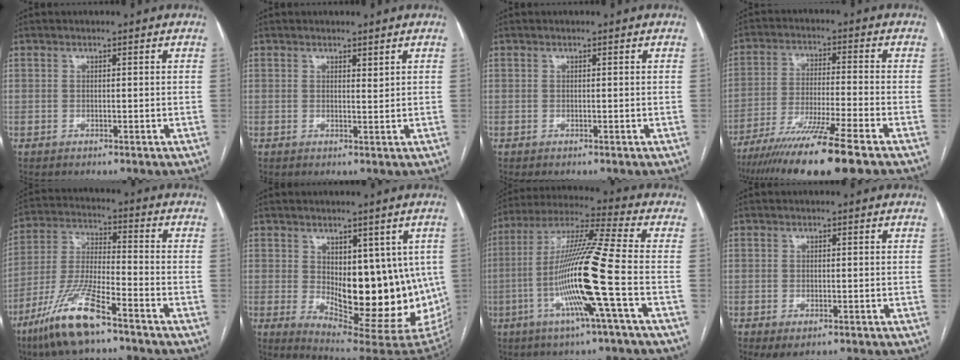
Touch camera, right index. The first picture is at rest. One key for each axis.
{"total": 0.9, "fx": 0.7, "fy": 0.2, "fz": 0.5, "tx": -0.010, "ty": -0.007, "tz": 0.012}
{"total": 0.0}
{"total": 15.0, "fx": -10.9, "fy": -1.1, "fz": 10.3, "tx": -0.185, "ty": -0.046, "tz": -0.182}
{"total": 13.2, "fx": -8.6, "fy": 1.8, "fz": 9.9, "tx": -0.214, "ty": -0.028, "tz": -0.166}
{"total": 16.9, "fx": -0.2, "fy": 7.0, "fz": 15.4, "tx": -0.193, "ty": -0.015, "tz": 0.022}
{"total": 16.5, "fx": -4.5, "fy": -1.7, "fz": 15.8, "tx": -0.309, "ty": -0.010, "tz": -0.096}
{"total": 2.6, "fx": -1.3, "fy": 1.1, "fz": 1.9, "tx": -0.027, "ty": -0.004, "tz": -0.013}